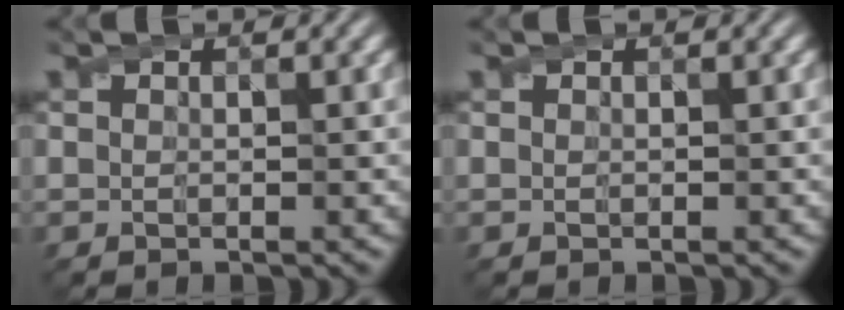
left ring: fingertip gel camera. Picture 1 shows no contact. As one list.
[{"total": 0.0}]